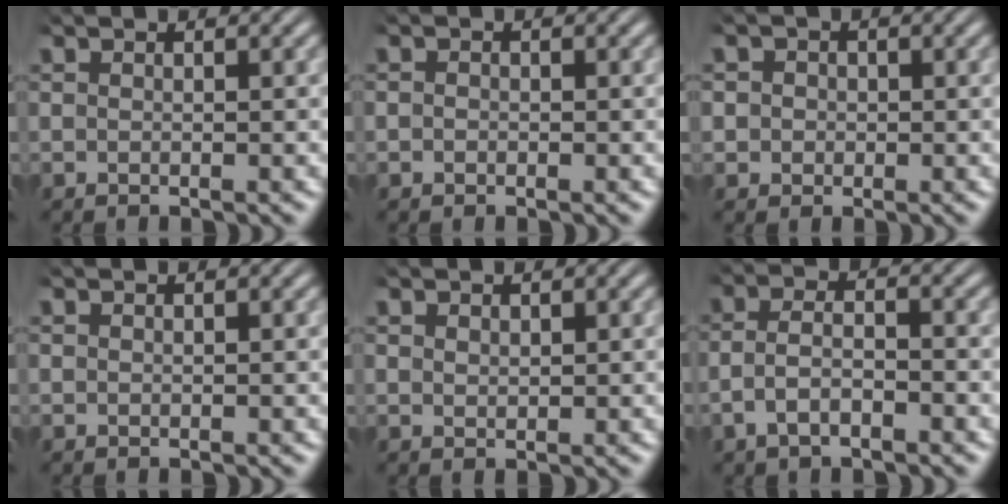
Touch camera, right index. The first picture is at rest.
{"total": 0.5, "force": [-0.3, 0.4, 0.1], "torque": [-0.005, -0.006, -0.003]}
{"total": 2.6, "force": [-0.2, 2.6, 0.6], "torque": [-0.018, -0.004, -0.008]}
{"total": 0.0}
{"total": 0.5, "force": [0.5, -0.1, 0.2], "torque": [0.000, -0.006, 0.016]}
{"total": 3.6, "force": [-1.7, 2.0, 2.5], "torque": [-0.051, -0.008, -0.028]}